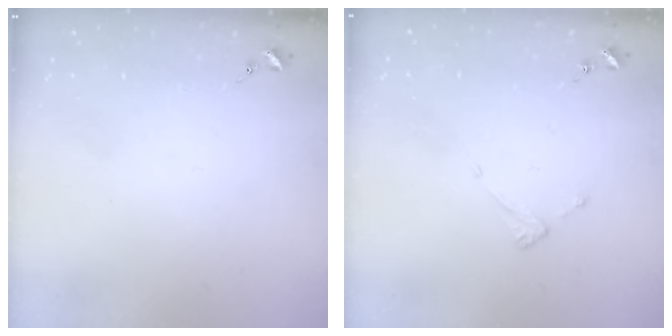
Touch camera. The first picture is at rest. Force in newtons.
{"total": 3.6, "press": 3.6, "slide": 0.2}